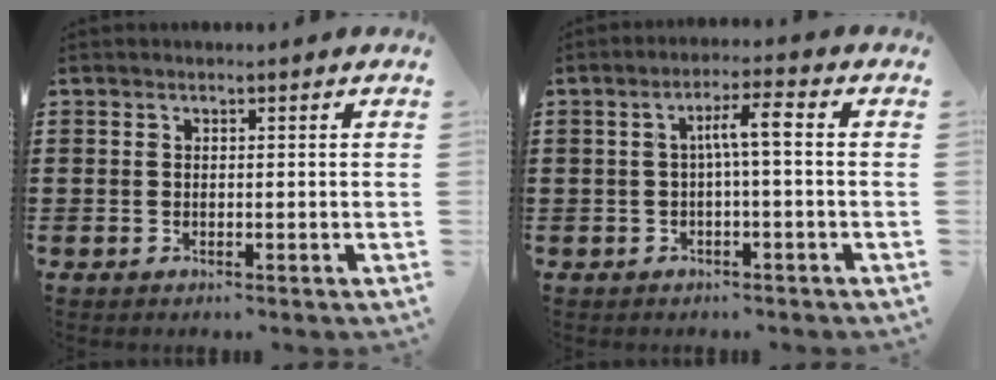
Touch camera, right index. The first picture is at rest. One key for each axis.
{"total": 4.3, "fx": -0.1, "fy": 0.3, "fz": 4.3, "tx": -0.082, "ty": 0.008, "tz": -0.008}